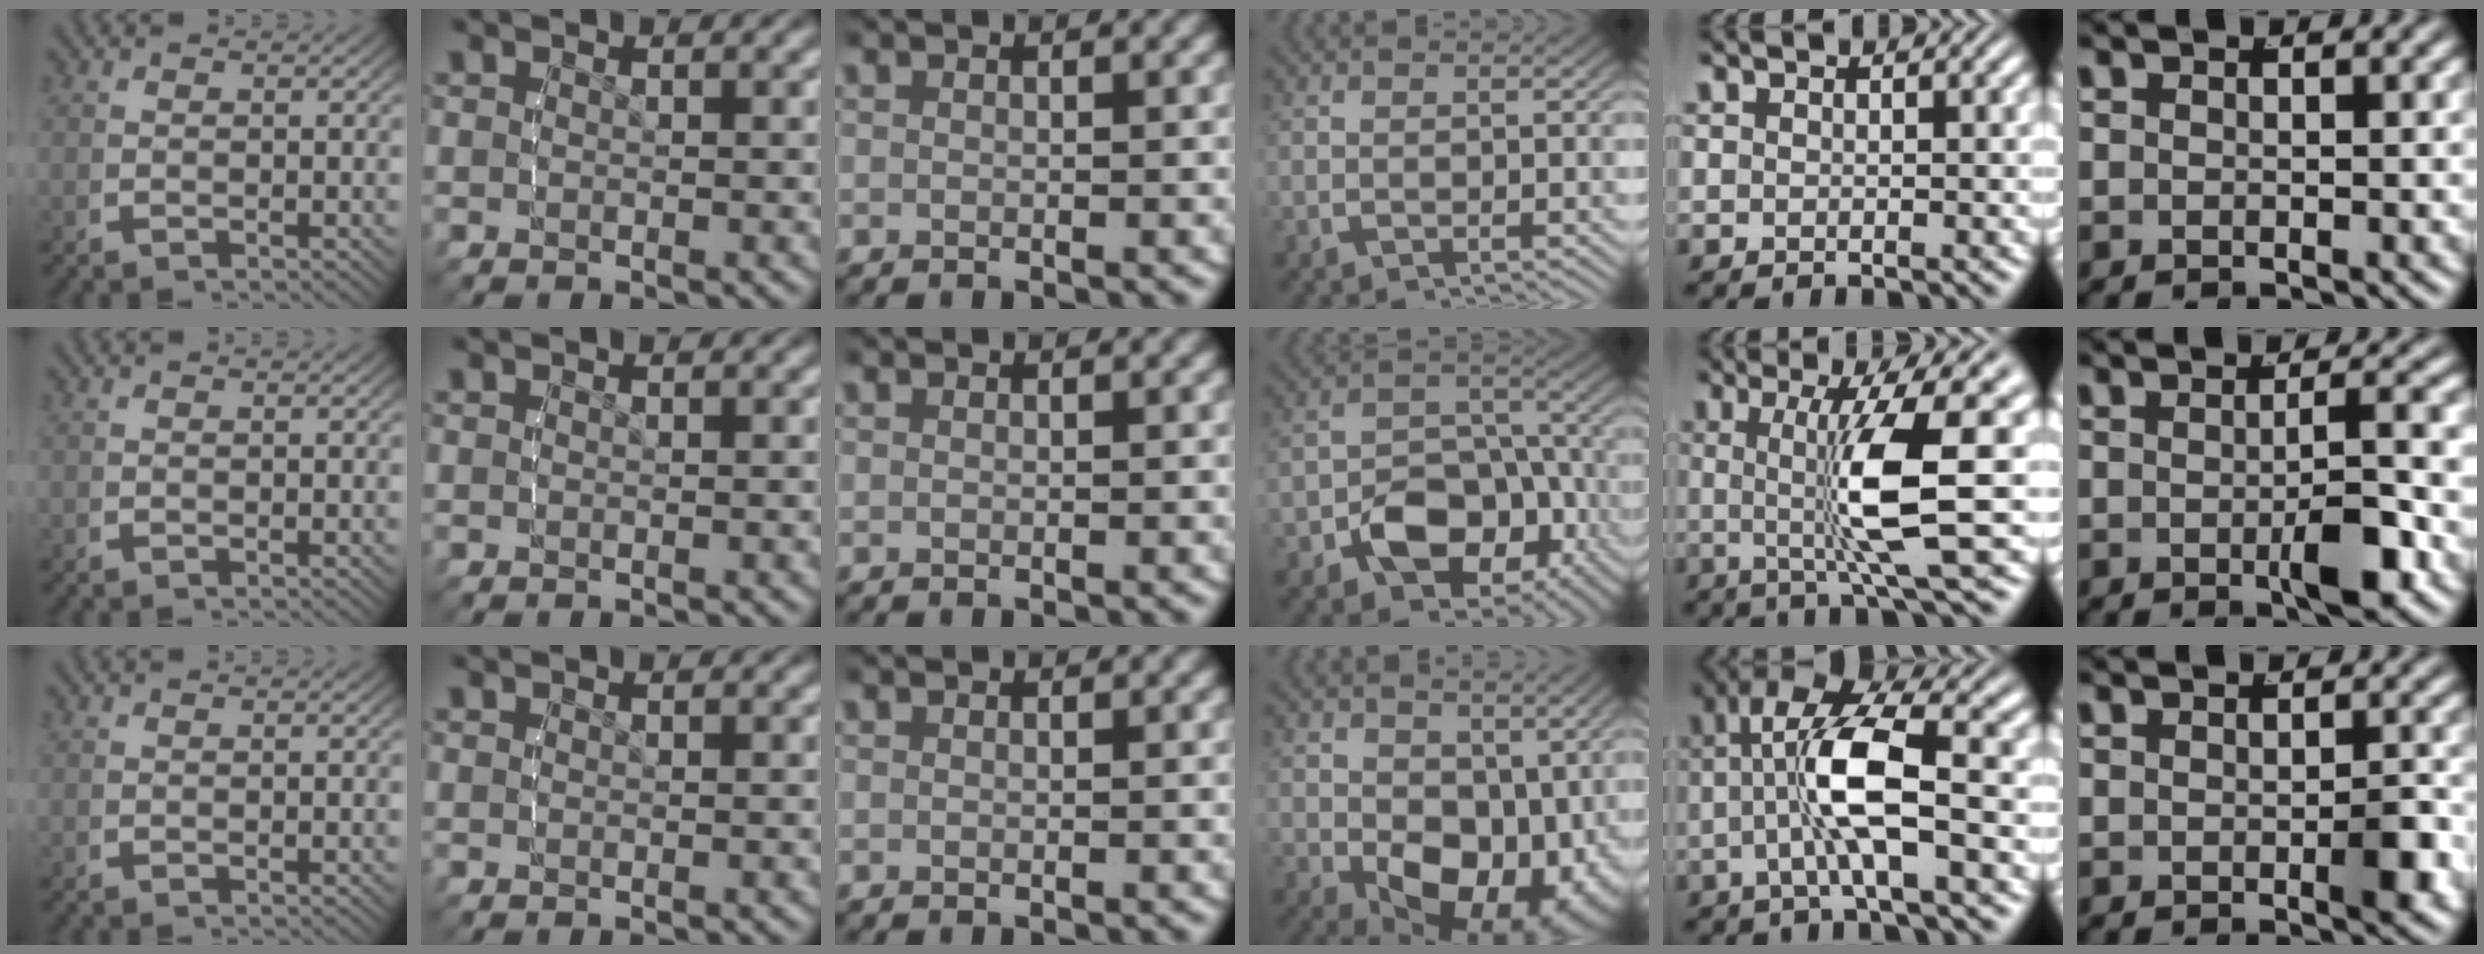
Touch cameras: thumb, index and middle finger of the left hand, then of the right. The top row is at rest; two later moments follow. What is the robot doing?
{"motion": "lift_and_place", "object": "stress ball aka squeeze ball"}